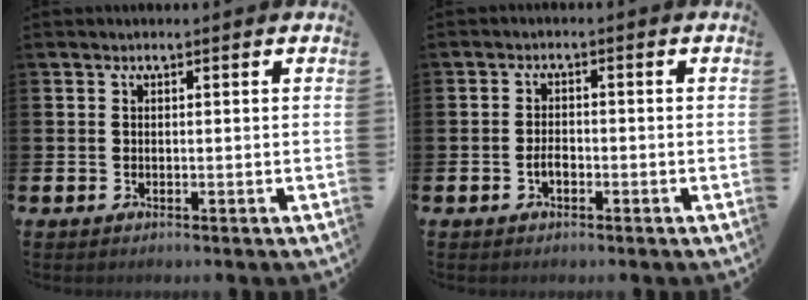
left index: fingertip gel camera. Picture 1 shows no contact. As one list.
[{"total": 1.9, "force": [-0.7, 1.0, 1.4], "torque": [-0.019, -0.001, -0.015]}]